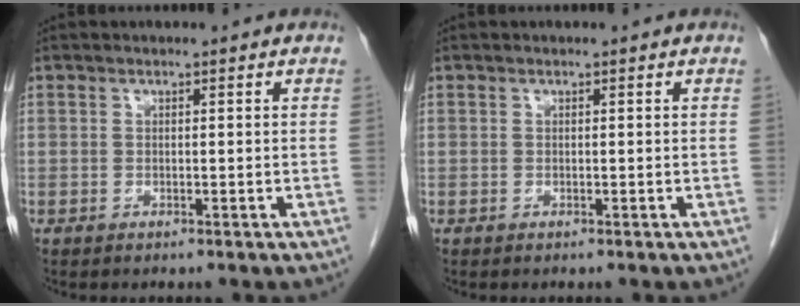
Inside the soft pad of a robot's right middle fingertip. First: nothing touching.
{"total": 0.0}